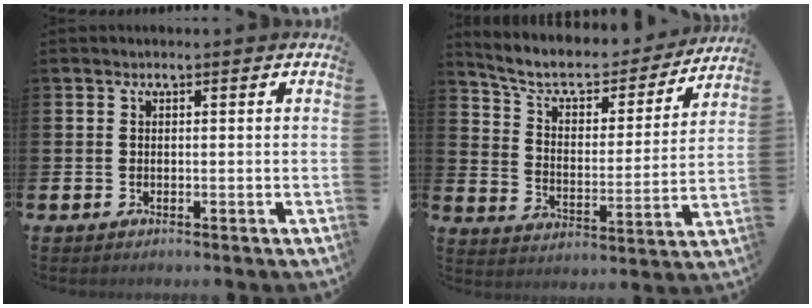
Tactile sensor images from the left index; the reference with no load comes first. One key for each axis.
{"total": 7.9, "fx": 7.0, "fy": 2.6, "fz": 2.6, "tx": -0.080, "ty": -0.050, "tz": 0.116}